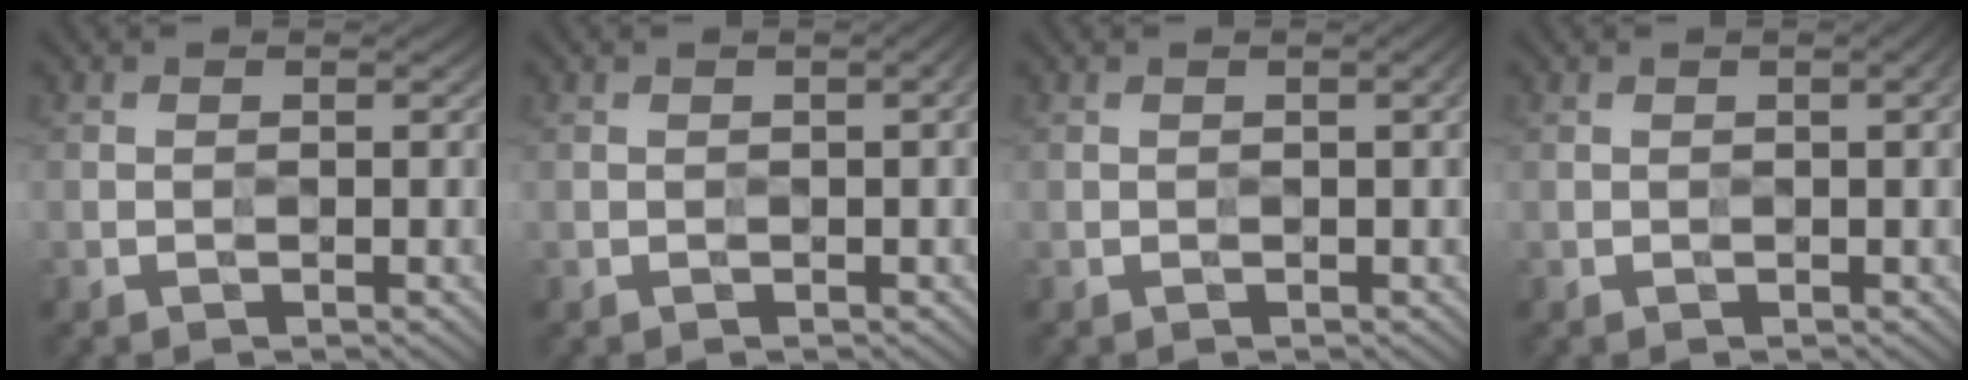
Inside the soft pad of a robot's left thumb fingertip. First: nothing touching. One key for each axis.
{"total": 1.5, "fx": 0.1, "fy": 0.3, "fz": 1.5, "tx": -0.022, "ty": 0.005, "tz": 0.000}
{"total": 1.5, "fx": 0.3, "fy": 0.3, "fz": 1.5, "tx": -0.022, "ty": 0.004, "tz": 0.003}
{"total": 1.9, "fx": 0.4, "fy": 0.4, "fz": 1.9, "tx": -0.026, "ty": 0.006, "tz": 0.005}